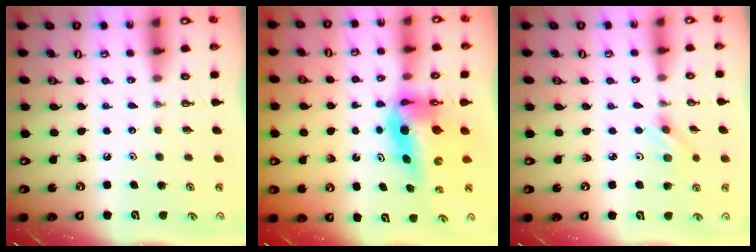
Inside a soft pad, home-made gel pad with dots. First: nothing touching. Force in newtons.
{"total": 8.1, "press": 7.9, "slide": 1.9}
{"total": 2.9, "press": 2.6, "slide": 1.4}